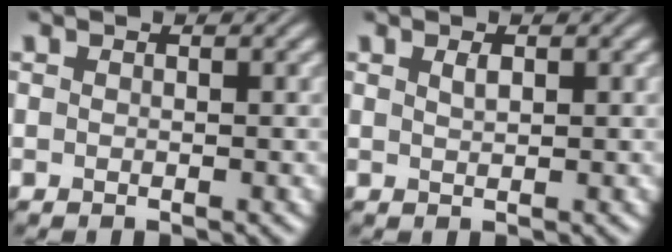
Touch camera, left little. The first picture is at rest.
{"total": 0.9, "force": [0.5, 0.3, 0.7], "torque": [-0.015, 0.001, 0.011]}